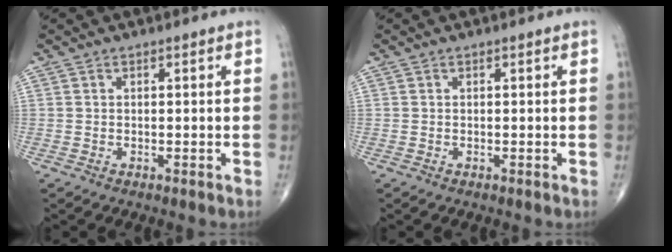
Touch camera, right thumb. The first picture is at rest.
{"total": 0.0}